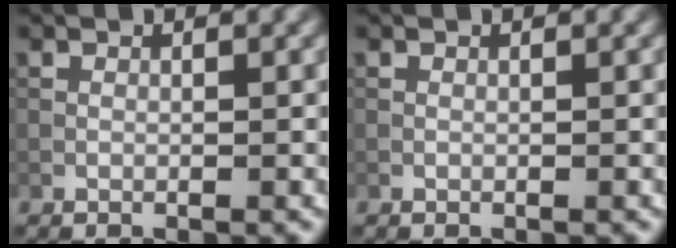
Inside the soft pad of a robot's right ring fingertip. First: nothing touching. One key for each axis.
{"total": 0.0}